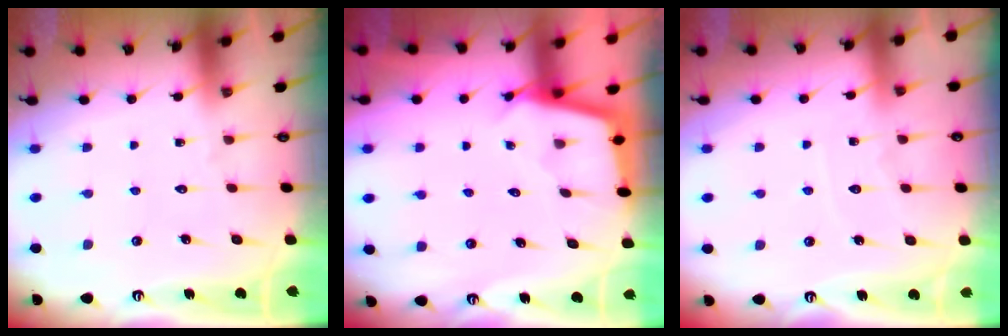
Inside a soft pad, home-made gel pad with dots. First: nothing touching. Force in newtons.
{"total": 2.3, "press": 2.3, "slide": 0.1}
{"total": 5.8, "press": 5.8, "slide": 0.6}